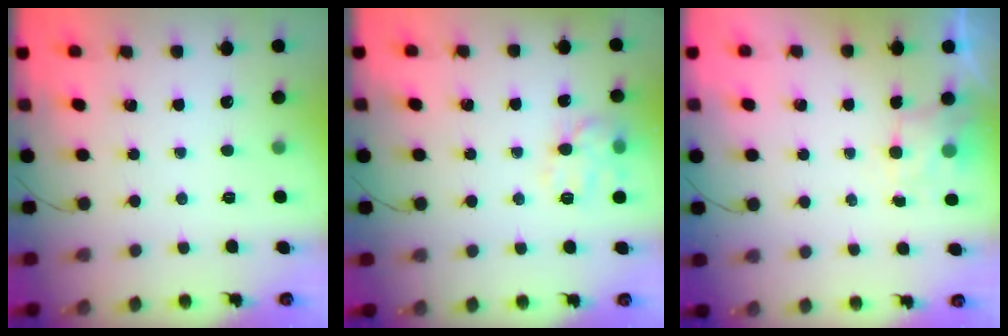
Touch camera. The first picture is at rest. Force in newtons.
{"total": 11.2, "press": 11.2, "slide": 0.2}
{"total": 1.9, "press": 1.6, "slide": 1.0}